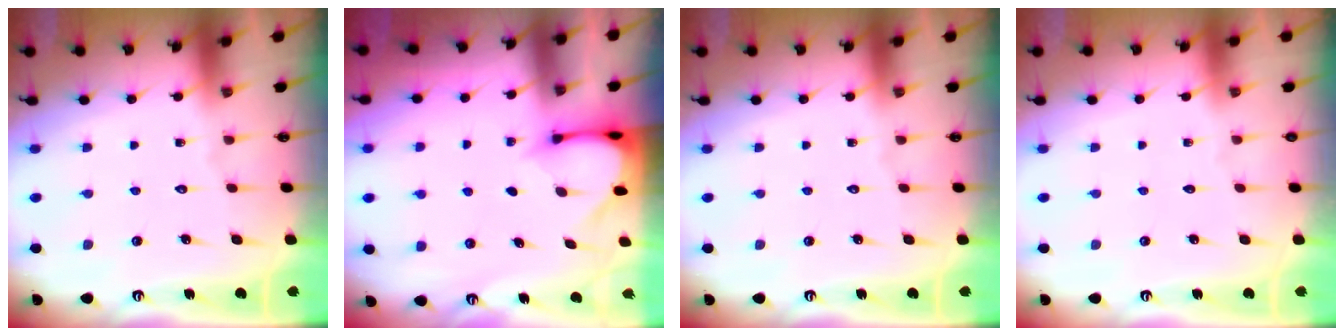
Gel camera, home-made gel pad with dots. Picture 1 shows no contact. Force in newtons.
{"total": 3.4, "press": 3.4, "slide": 0.3}
{"total": 0.0}
{"total": 0.0}